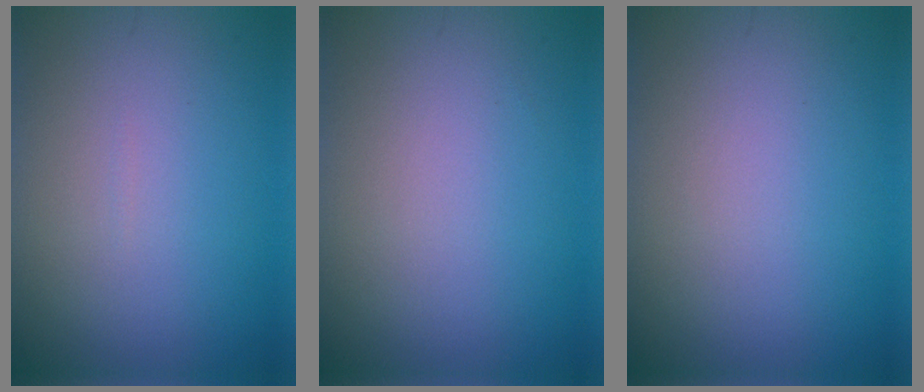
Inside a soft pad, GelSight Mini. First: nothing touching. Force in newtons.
{"total": 0.0}
{"total": 0.0}